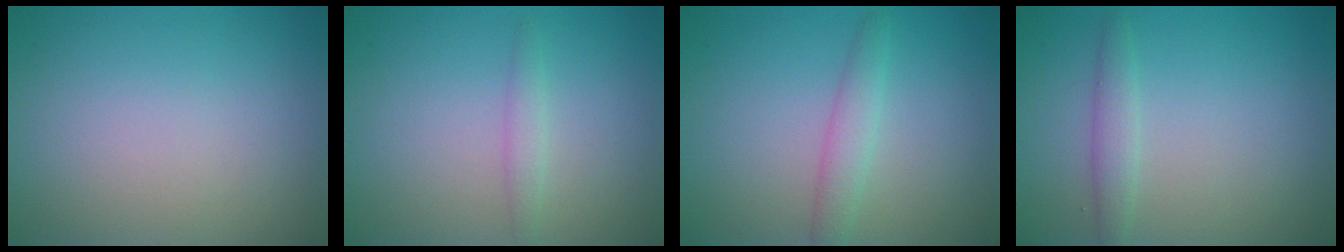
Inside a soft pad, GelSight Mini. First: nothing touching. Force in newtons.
{"total": 1.3, "press": 1.3, "slide": 0.0}
{"total": 2.0, "press": 2.0, "slide": 0.0}
{"total": 1.7, "press": 1.7, "slide": 0.1}